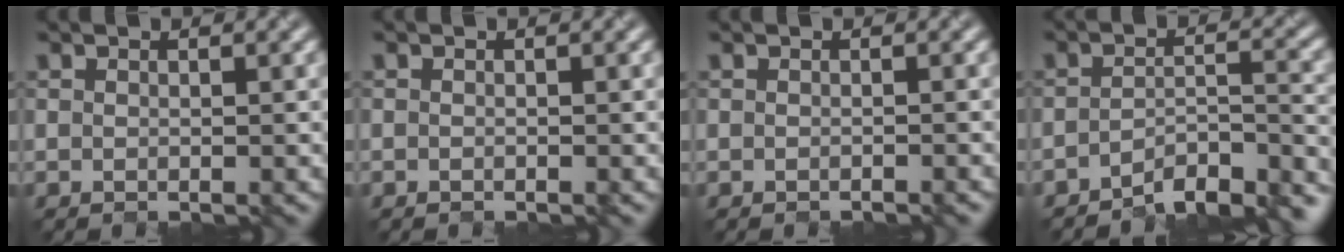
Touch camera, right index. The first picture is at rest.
{"total": 1.0, "force": [-0.5, -0.5, -0.7], "torque": [0.000, 0.000, -0.006]}
{"total": 0.6, "force": [-0.6, -0.2, -0.1], "torque": [-0.005, -0.002, -0.013]}
{"total": 6.5, "force": [-5.9, 1.1, 2.6], "torque": [-0.042, 0.003, -0.091]}